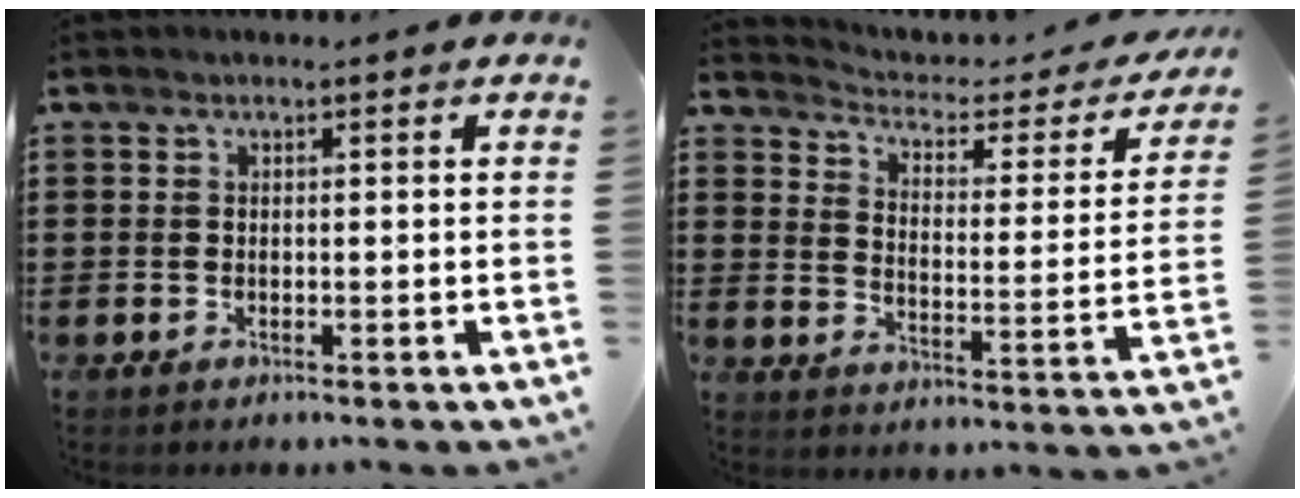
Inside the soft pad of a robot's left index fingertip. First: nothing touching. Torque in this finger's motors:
{"motor_torque": [1.00, -1.14, 0.23, 0.01]}